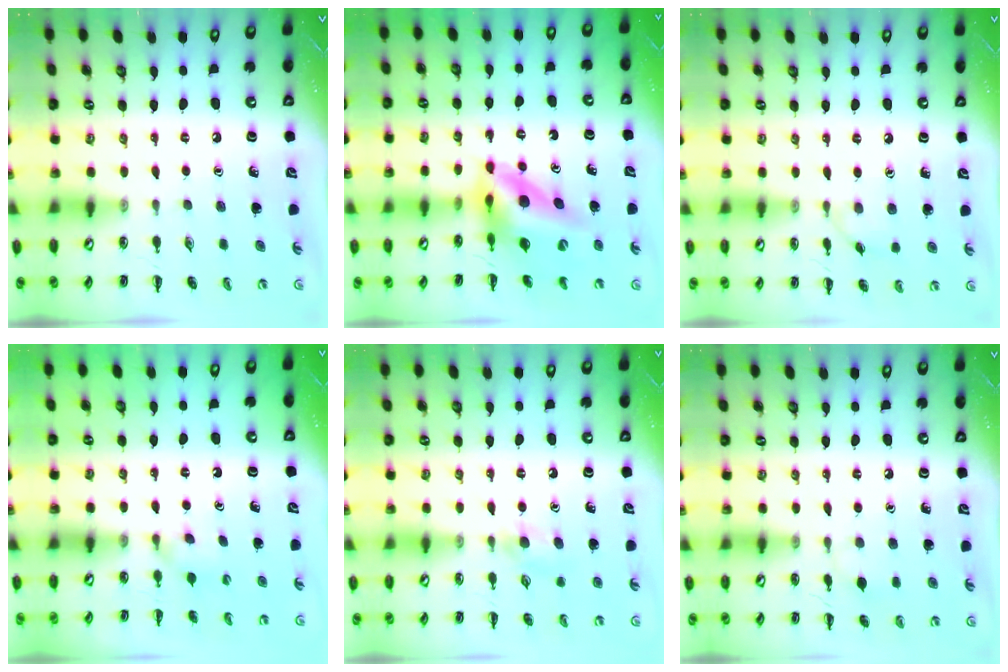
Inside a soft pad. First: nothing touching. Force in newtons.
{"total": 12.4, "press": 11.7, "slide": 4.1}
{"total": 3.3, "press": 3.2, "slide": 1.0}
{"total": 2.4, "press": 2.2, "slide": 1.0}
{"total": 6.1, "press": 5.8, "slide": 1.7}
{"total": 5.1, "press": 4.8, "slide": 1.7}